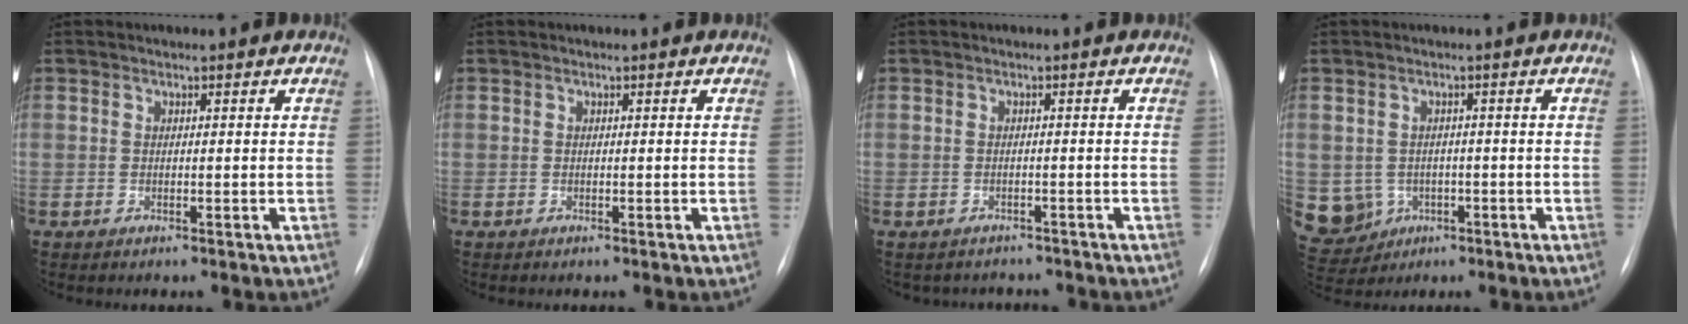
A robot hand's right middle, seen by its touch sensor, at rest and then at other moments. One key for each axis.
{"total": 0.0}
{"total": 4.5, "fx": -4.1, "fy": 1.9, "fz": 0.1, "tx": -0.001, "ty": 0.008, "tz": -0.046}
{"total": 7.6, "fx": -2.0, "fy": 7.2, "fz": 1.5, "tx": -0.049, "ty": 0.012, "tz": -0.018}